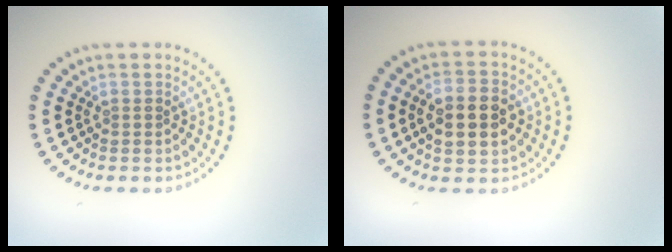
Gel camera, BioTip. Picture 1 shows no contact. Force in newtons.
{"total": 5.0, "press": 5.0, "slide": 0.3}